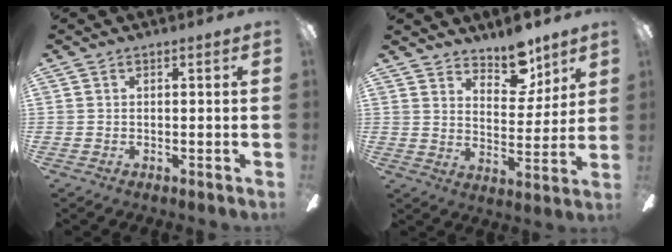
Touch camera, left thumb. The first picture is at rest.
{"total": 9.9, "force": [8.2, 4.3, 3.5], "torque": [-0.040, -0.056, 0.148]}